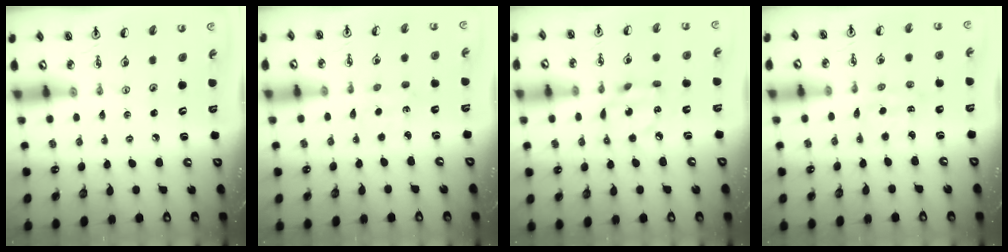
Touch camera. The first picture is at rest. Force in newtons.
{"total": 1.4, "press": 1.4, "slide": 0.2}
{"total": 10.4, "press": 10.4, "slide": 0.6}
{"total": 1.6, "press": 1.5, "slide": 0.7}